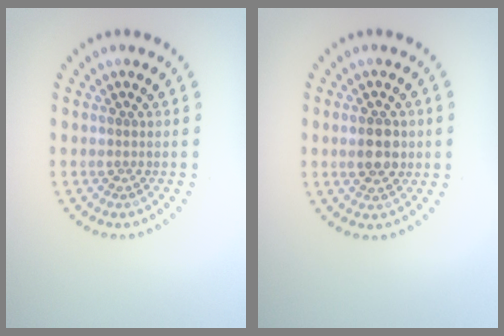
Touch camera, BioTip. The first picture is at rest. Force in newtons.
{"total": 3.1, "press": 3.0, "slide": 0.2}